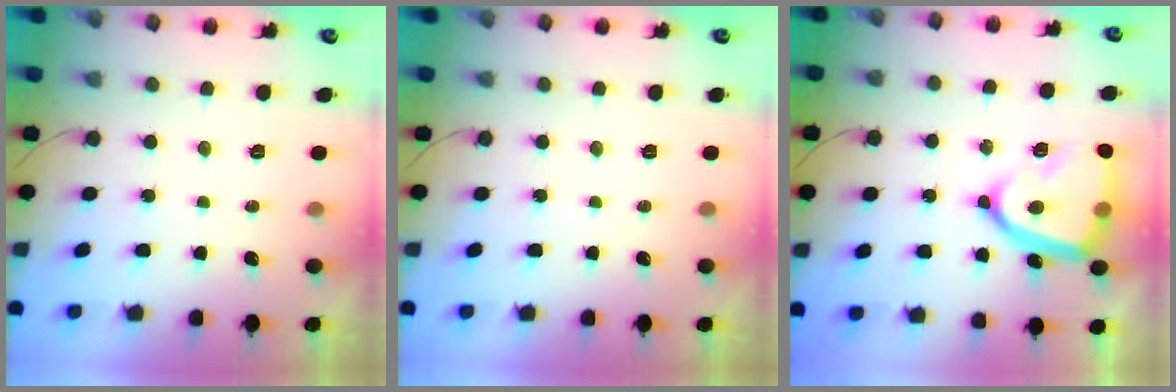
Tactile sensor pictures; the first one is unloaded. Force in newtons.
{"total": 0.0}
{"total": 19.4, "press": 19.3, "slide": 2.0}